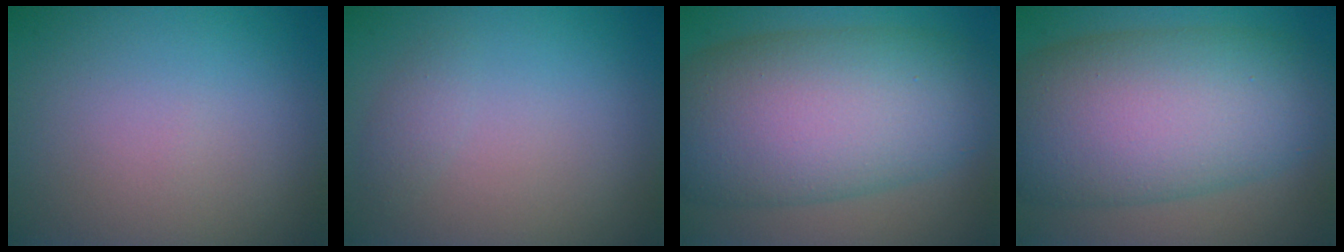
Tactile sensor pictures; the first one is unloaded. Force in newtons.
{"total": 1.1, "press": 1.1, "slide": 0.1}
{"total": 13.0, "press": 13.0, "slide": 0.4}
{"total": 13.0, "press": 13.0, "slide": 0.4}